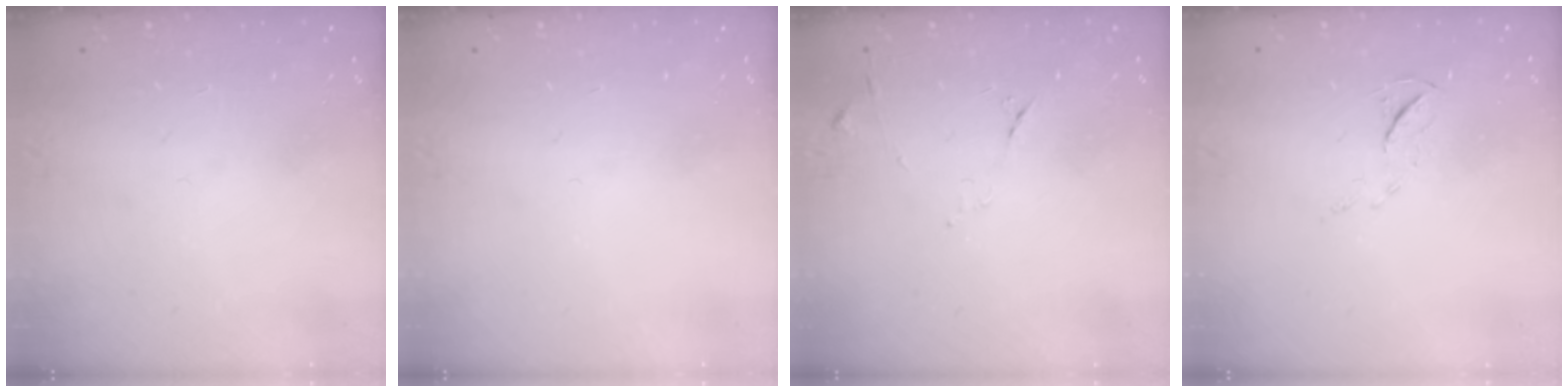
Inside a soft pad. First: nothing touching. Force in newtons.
{"total": 0.0}
{"total": 7.1, "press": 7.1, "slide": 0.7}
{"total": 5.2, "press": 5.1, "slide": 0.8}